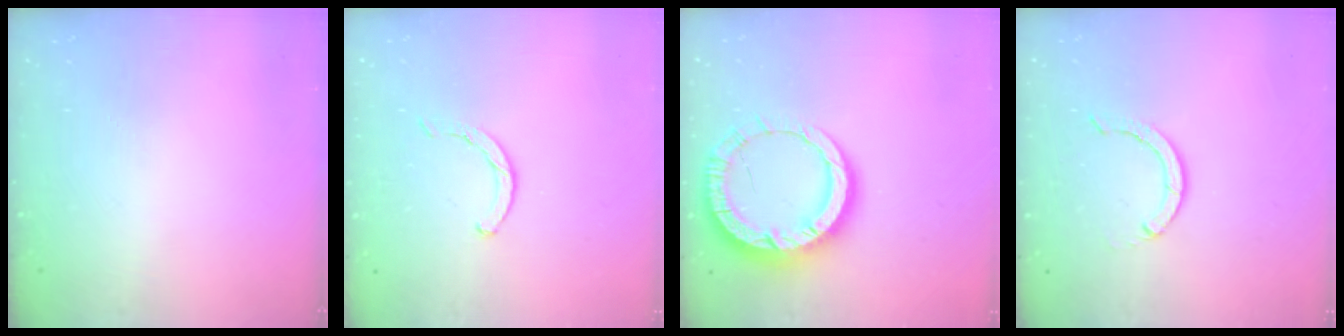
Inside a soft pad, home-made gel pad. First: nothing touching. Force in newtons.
{"total": 1.8, "press": 1.8, "slide": 0.3}
{"total": 14.6, "press": 14.5, "slide": 1.4}
{"total": 3.4, "press": 3.4, "slide": 0.3}